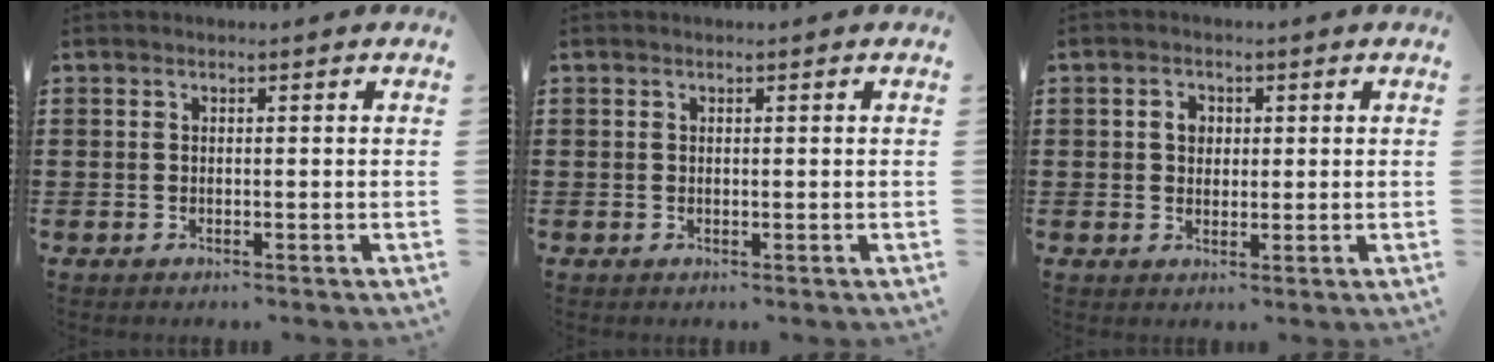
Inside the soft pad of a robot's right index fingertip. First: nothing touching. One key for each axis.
{"total": 0.0}
{"total": 2.5, "fx": 0.3, "fy": 2.0, "fz": 1.5, "tx": -0.035, "ty": 0.010, "tz": 0.004}